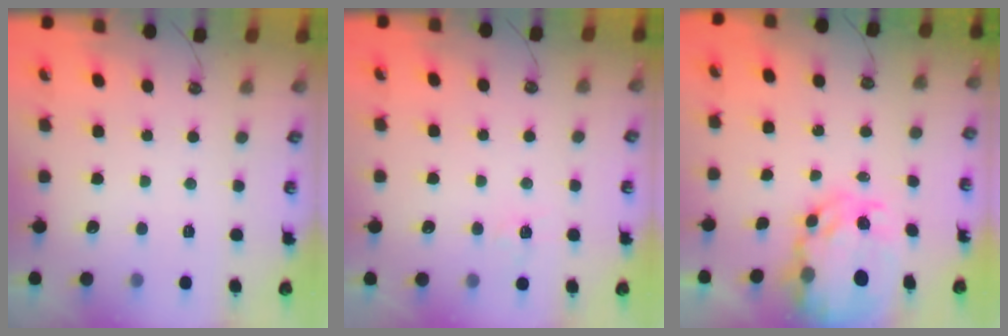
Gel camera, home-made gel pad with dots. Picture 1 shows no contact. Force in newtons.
{"total": 4.9, "press": 4.8, "slide": 0.7}
{"total": 10.8, "press": 10.8, "slide": 1.1}